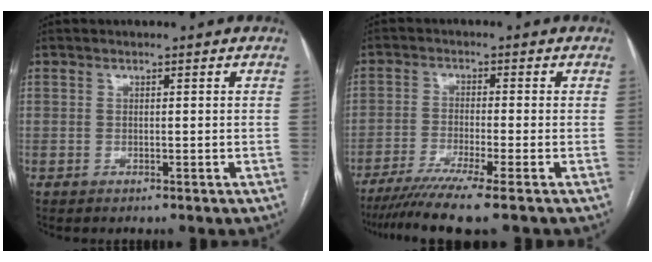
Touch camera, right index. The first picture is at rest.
{"total": 9.0, "force": [-6.8, -1.5, 5.7], "torque": [-0.085, -0.026, -0.112]}